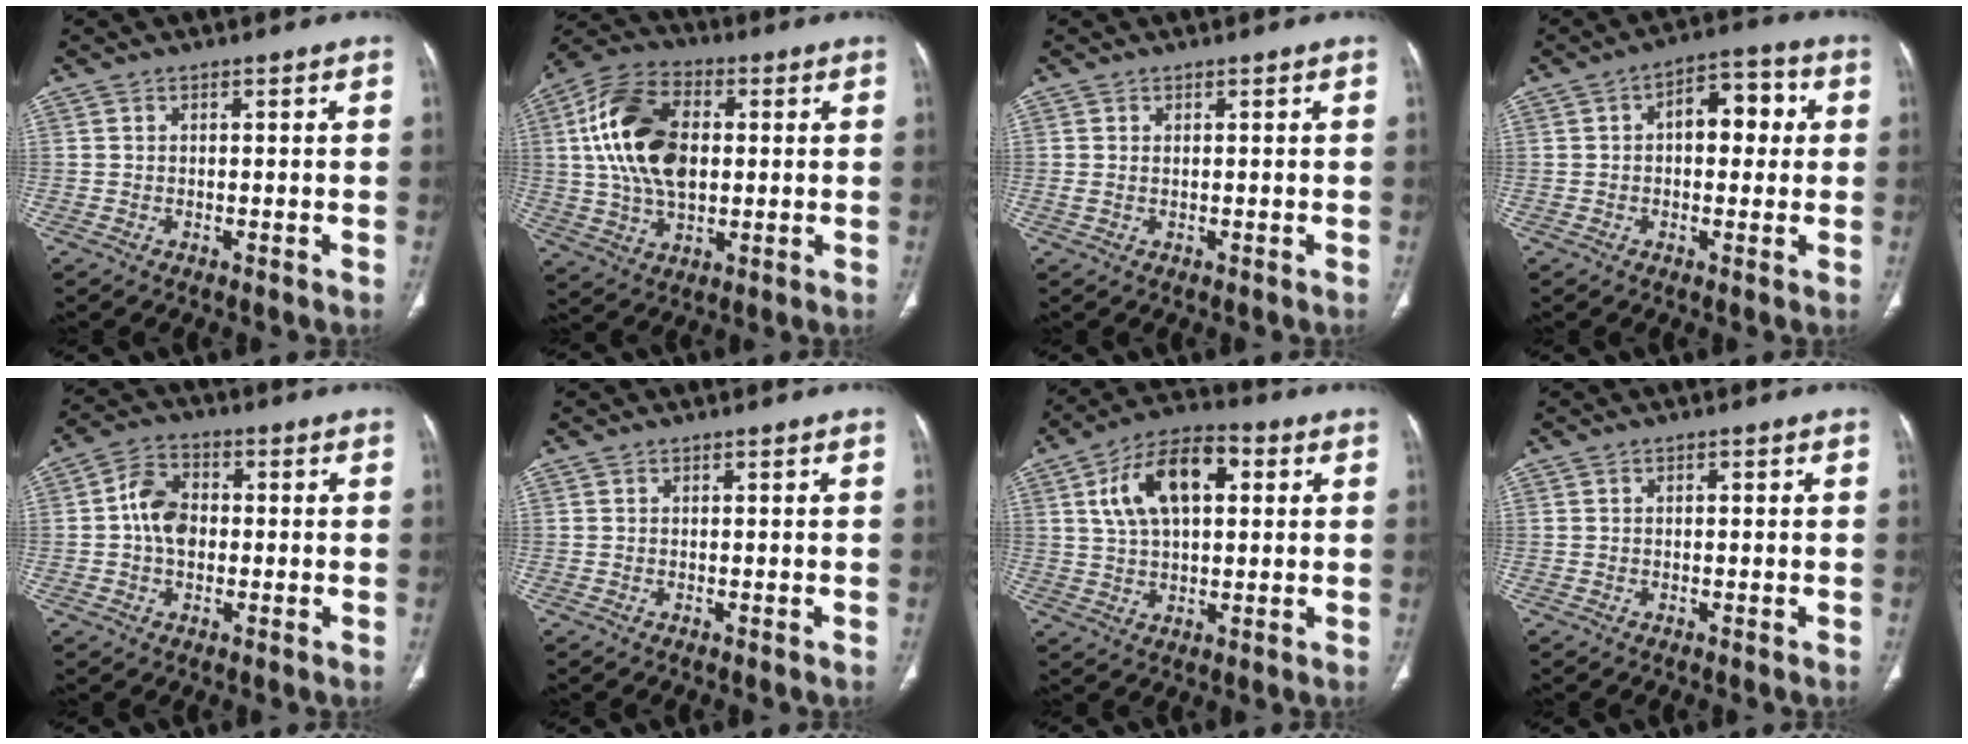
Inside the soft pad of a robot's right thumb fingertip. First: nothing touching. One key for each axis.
{"total": 17.7, "fx": 2.4, "fy": 10.8, "fz": 13.9, "tx": -0.255, "ty": 0.013, "tz": 0.042}
{"total": 1.0, "fx": 0.2, "fy": 0.5, "fz": 0.8, "tx": -0.020, "ty": 0.007, "tz": 0.010}
{"total": 9.0, "fx": 1.3, "fy": 5.2, "fz": 7.3, "tx": -0.070, "ty": 0.023, "tz": 0.013}
{"total": 7.7, "fx": -0.1, "fy": 5.5, "fz": 5.3, "tx": -0.082, "ty": 0.017, "tz": -0.009}
{"total": 0.0}
{"total": 14.4, "fx": 4.0, "fy": 7.8, "fz": 11.4, "tx": -0.192, "ty": 0.016, "tz": 0.066}
{"total": 0.6, "fx": 0.1, "fy": 0.2, "fz": 0.5, "tx": -0.008, "ty": 0.000, "tz": 0.002}